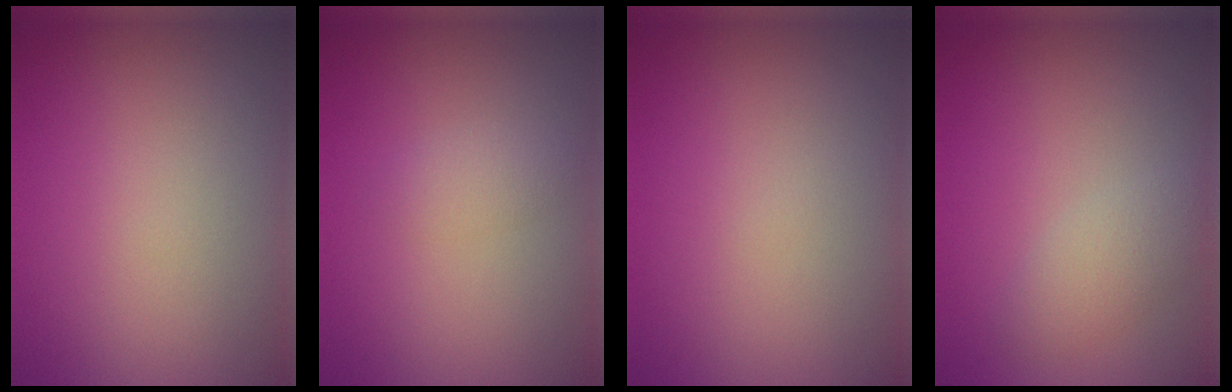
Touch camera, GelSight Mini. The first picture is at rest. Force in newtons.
{"total": 1.4, "press": 1.4, "slide": 0.0}
{"total": 0.0}
{"total": 2.1, "press": 2.1, "slide": 0.1}